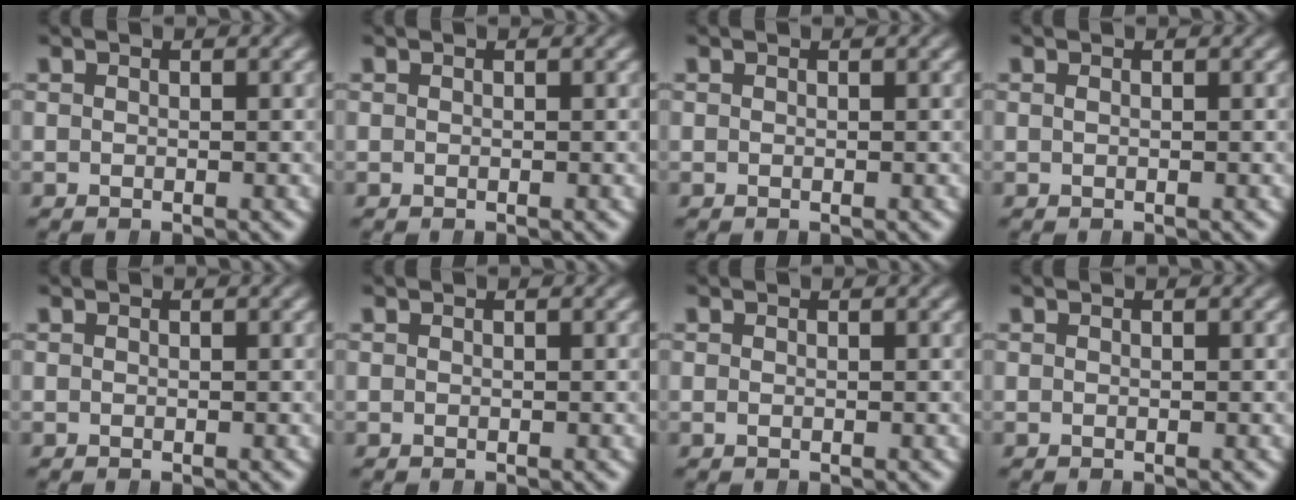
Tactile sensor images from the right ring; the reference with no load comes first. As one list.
[{"total": 0.0}, {"total": 0.0}, {"total": 0.8, "force": [0.0, -0.8, 0.0], "torque": [0.004, -0.004, 0.005]}, {"total": 0.0}, {"total": 0.0}, {"total": 0.0}, {"total": 0.0}]